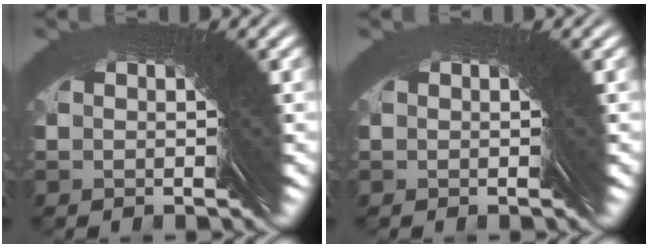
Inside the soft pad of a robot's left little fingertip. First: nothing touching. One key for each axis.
{"total": 0.0}